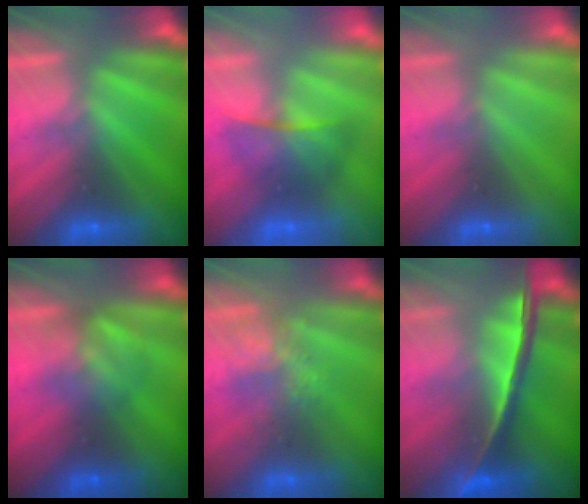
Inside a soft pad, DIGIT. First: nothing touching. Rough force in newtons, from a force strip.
{"total": 2.2}
{"total": 3.1}
{"total": 2.5}
{"total": 3.8}
{"total": 1.5}